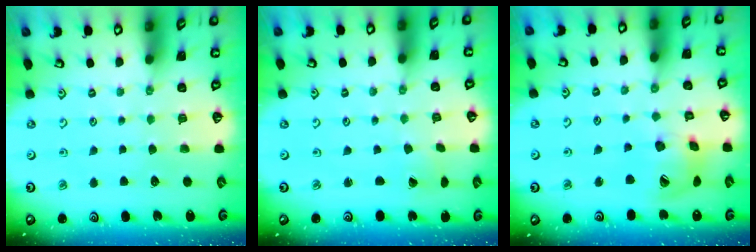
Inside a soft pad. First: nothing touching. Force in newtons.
{"total": 0.0}
{"total": 17.2, "press": 17.0, "slide": 2.8}